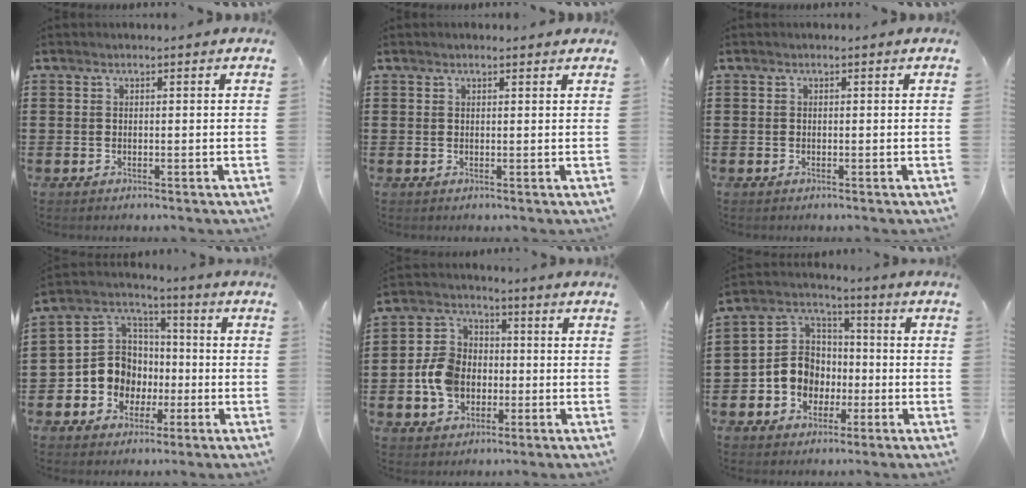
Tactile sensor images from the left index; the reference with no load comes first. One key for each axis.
{"total": 0.9, "fx": 0.7, "fy": 0.1, "fz": 0.5, "tx": -0.011, "ty": 0.001, "tz": 0.013}
{"total": 0.0}
{"total": 9.0, "fx": -1.9, "fy": 8.5, "fz": 2.3, "tx": -0.093, "ty": 0.006, "tz": -0.035}
{"total": 8.0, "fx": -1.5, "fy": 6.7, "fz": 4.1, "tx": -0.112, "ty": 0.017, "tz": -0.029}
{"total": 7.7, "fx": -2.0, "fy": 7.2, "fz": 2.1, "tx": -0.078, "ty": 0.012, "tz": -0.041}